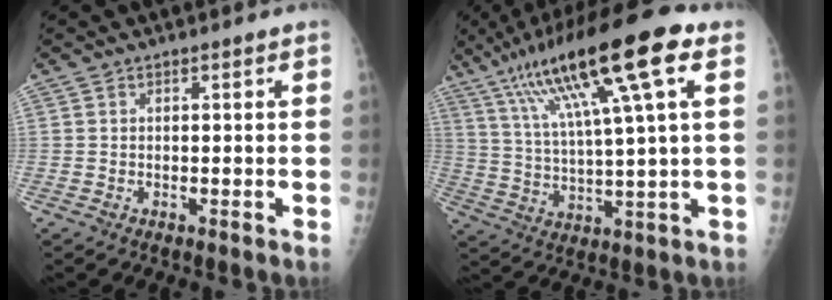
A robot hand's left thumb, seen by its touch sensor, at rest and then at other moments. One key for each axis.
{"total": 19.8, "fx": 9.2, "fy": 2.6, "fz": 17.3, "tx": -0.305, "ty": 0.006, "tz": 0.155}